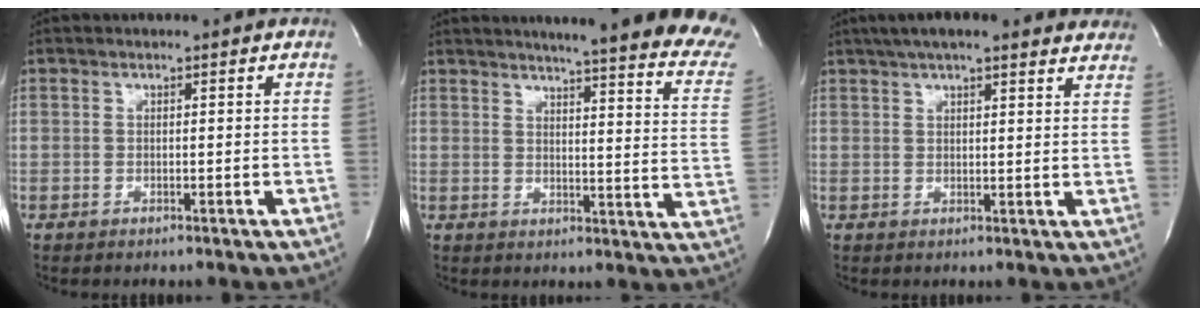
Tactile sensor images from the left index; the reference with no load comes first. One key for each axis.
{"total": 25.9, "fx": 22.4, "fy": 1.6, "fz": 12.8, "tx": -0.153, "ty": -0.082, "tz": 0.252}
{"total": 18.1, "fx": 15.3, "fy": 3.6, "fz": 8.9, "tx": -0.129, "ty": 0.045, "tz": 0.191}